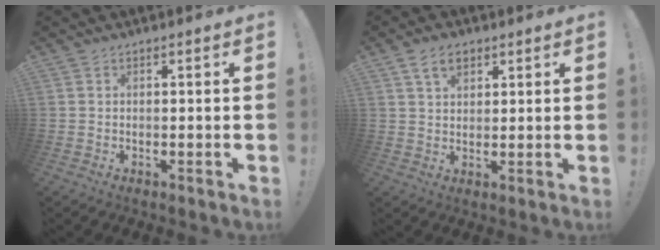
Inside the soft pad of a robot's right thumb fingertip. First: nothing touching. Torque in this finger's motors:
{"motor_torque": [0.43, 1.23, 0.01, 0.12, -0.02]}